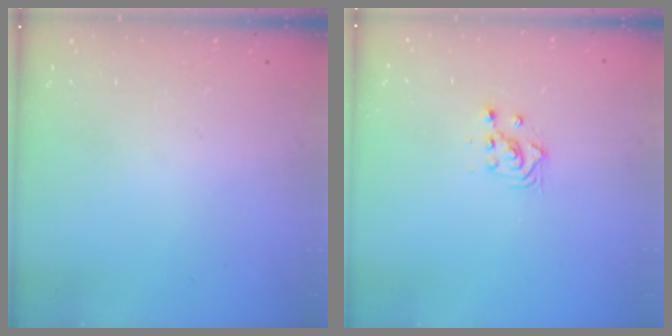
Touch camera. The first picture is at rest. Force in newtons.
{"total": 2.3, "press": 2.3, "slide": 0.2}